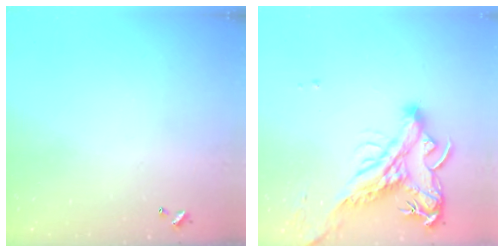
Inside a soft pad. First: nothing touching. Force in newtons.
{"total": 4.6, "press": 4.3, "slide": 1.7}